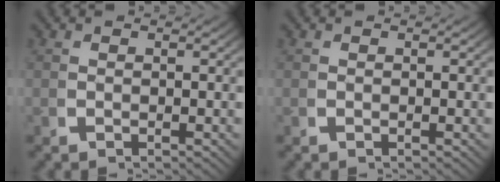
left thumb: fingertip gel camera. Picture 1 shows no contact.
{"total": 0.0}